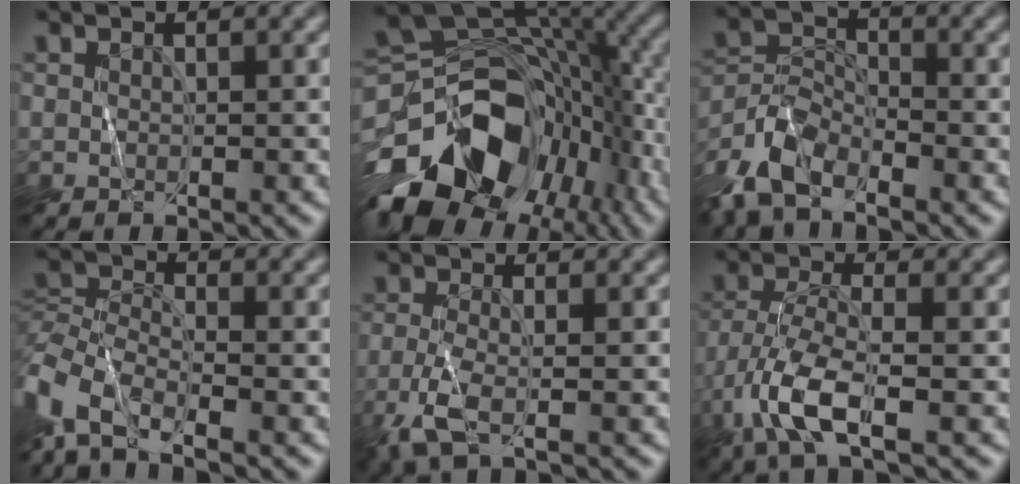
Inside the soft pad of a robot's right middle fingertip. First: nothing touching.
{"total": 15.9, "force": [-7.8, 9.9, 9.7], "torque": [-0.174, -0.012, -0.137]}
{"total": 6.1, "force": [-4.8, 2.3, 2.8], "torque": [-0.058, 0.003, -0.108]}
{"total": 8.0, "force": [-5.2, 3.4, 5.0], "torque": [-0.107, -0.008, -0.120]}
{"total": 3.5, "force": [-2.0, 0.7, 2.7], "torque": [-0.070, -0.002, -0.042]}
{"total": 5.7, "force": [-3.4, 1.0, 4.4], "torque": [-0.098, 0.001, -0.076]}